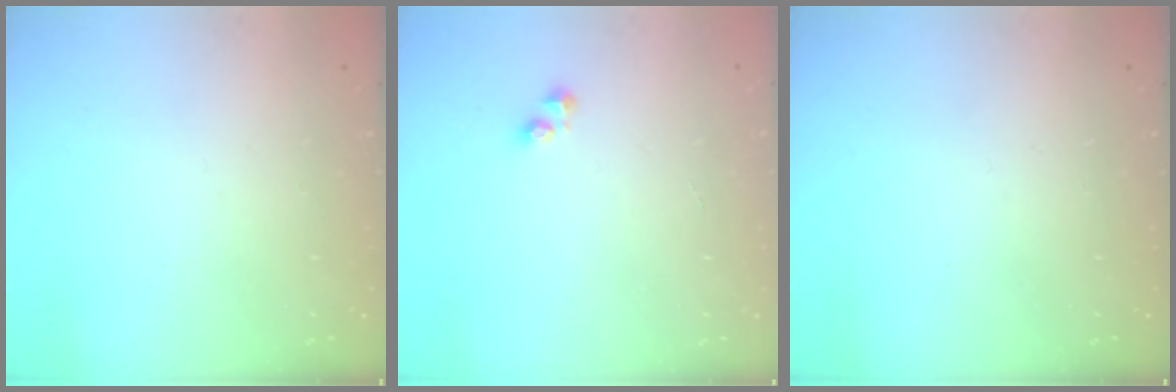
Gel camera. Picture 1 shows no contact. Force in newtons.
{"total": 2.2, "press": 2.2, "slide": 0.3}
{"total": 0.0}